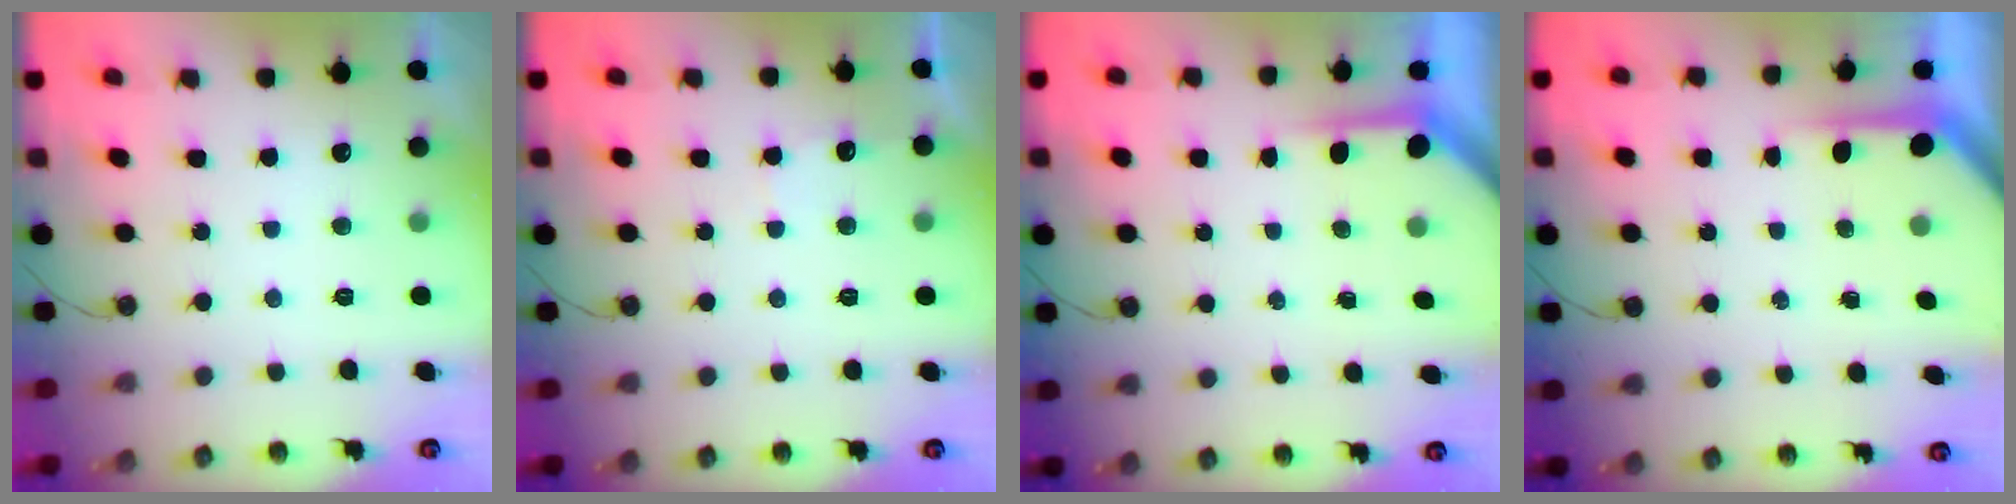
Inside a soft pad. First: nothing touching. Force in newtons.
{"total": 3.3, "press": 3.2, "slide": 0.6}
{"total": 3.9, "press": 3.9, "slide": 0.4}
{"total": 3.8, "press": 3.8, "slide": 0.4}